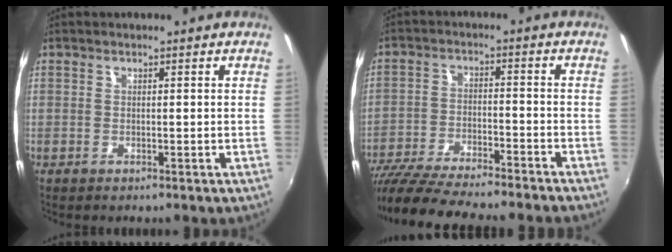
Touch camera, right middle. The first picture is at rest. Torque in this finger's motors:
{"motor_torque": [1.11, -1.03, 0.70, 0.21]}